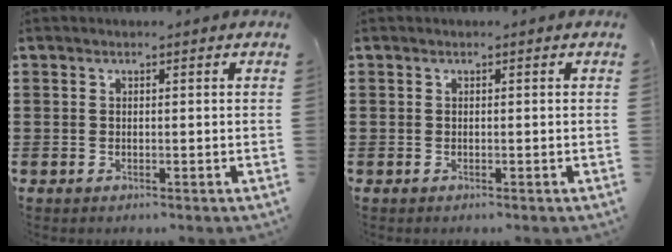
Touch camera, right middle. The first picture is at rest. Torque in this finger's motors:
{"motor_torque": [0.19, -0.41, 0.07, 0.03]}